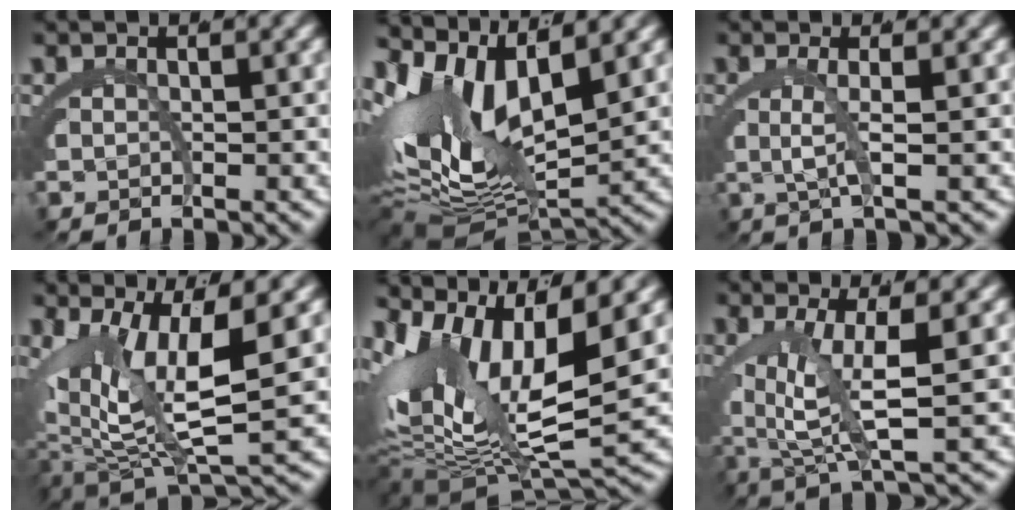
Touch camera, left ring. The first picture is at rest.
{"total": 9.7, "force": [-0.2, 5.2, 8.2], "torque": [-0.145, -0.015, 0.005]}
{"total": 2.2, "force": [0.1, -1.4, 1.7], "torque": [-0.017, 0.008, -0.003]}
{"total": 6.7, "force": [0.0, 2.5, 6.2], "torque": [-0.100, -0.013, 0.003]}
{"total": 10.2, "force": [-0.7, 5.2, 8.7], "torque": [-0.146, -0.014, -0.007]}
{"total": 4.5, "force": [-0.6, 0.3, 4.4], "torque": [-0.065, -0.006, -0.006]}